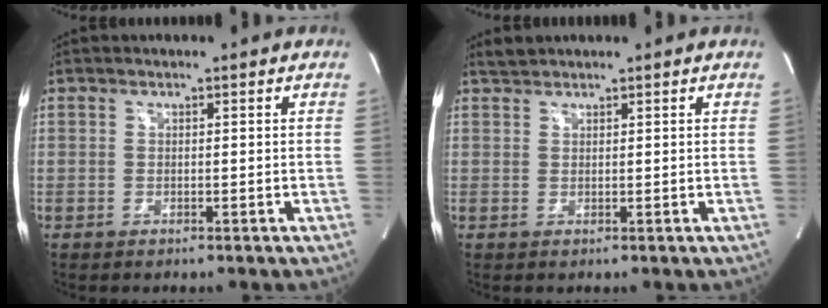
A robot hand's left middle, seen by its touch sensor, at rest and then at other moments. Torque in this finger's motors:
{"motor_torque": [0.10, 0.04, -0.09, 0.00]}